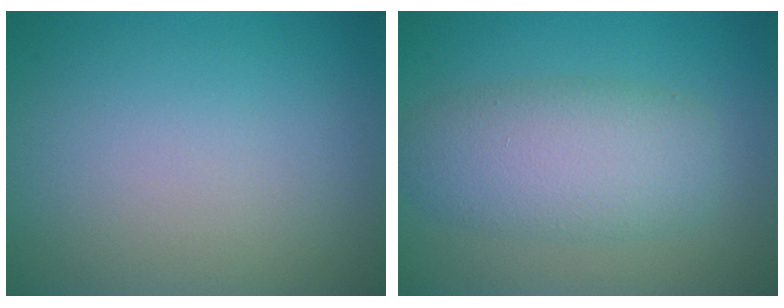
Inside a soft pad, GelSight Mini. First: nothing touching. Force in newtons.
{"total": 5.7, "press": 5.7, "slide": 0.1}